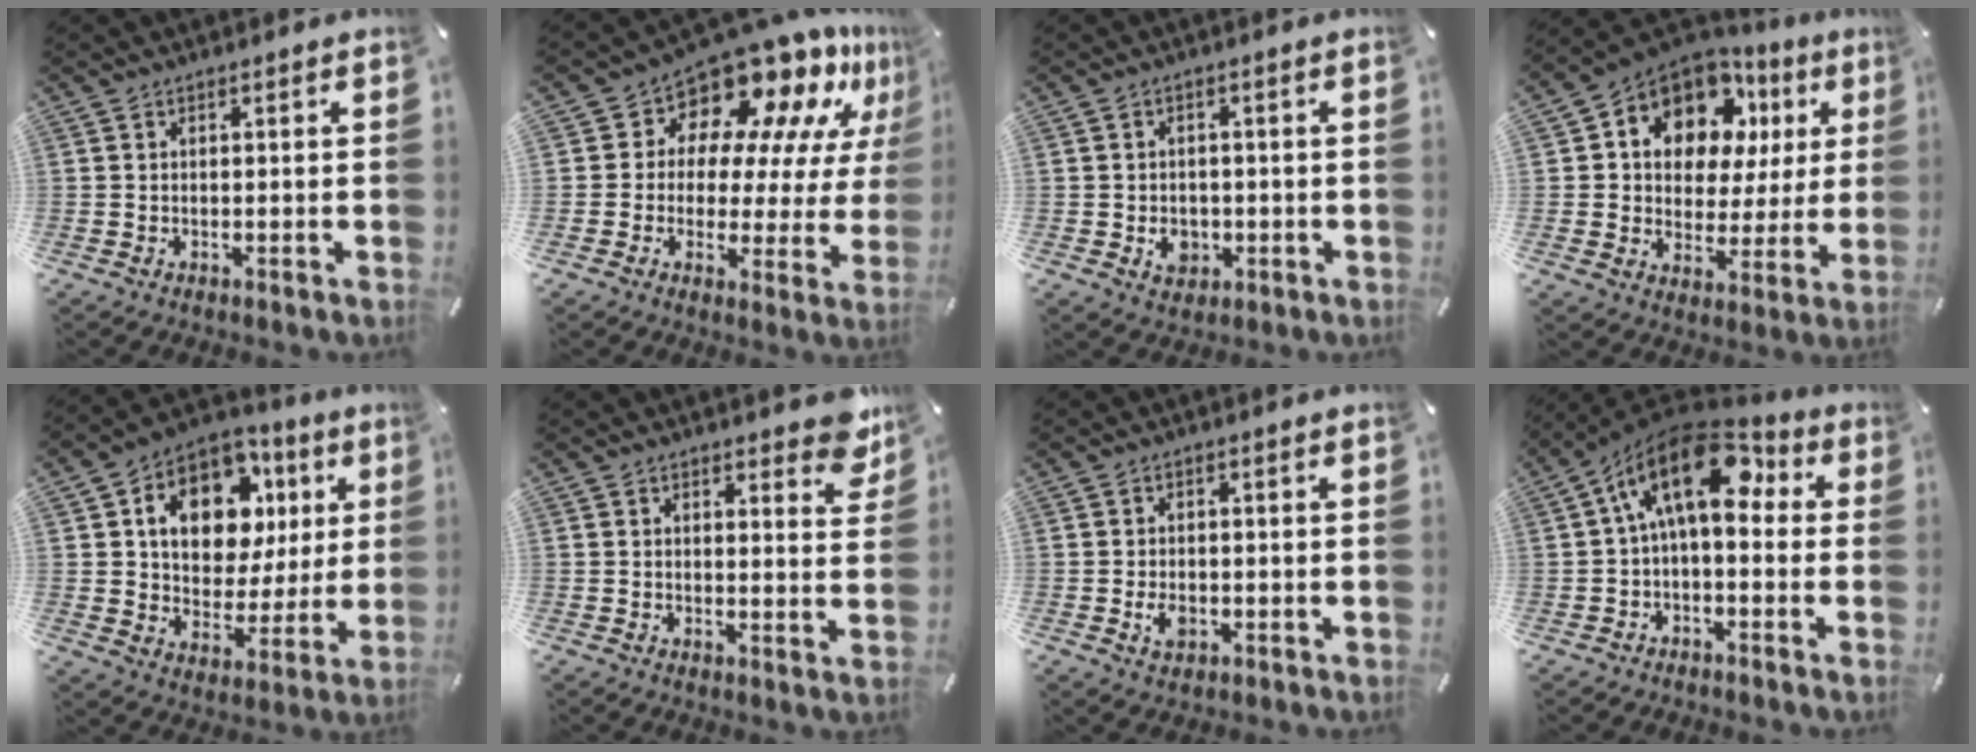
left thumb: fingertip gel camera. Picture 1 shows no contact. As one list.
[{"total": 13.0, "force": [10.8, 6.3, 3.7], "torque": [-0.064, -0.106, 0.179]}, {"total": 4.5, "force": [-1.2, 3.9, 1.8], "torque": [-0.020, -0.002, -0.021]}, {"total": 12.1, "force": [6.6, 9.1, 4.5], "torque": [-0.096, -0.043, 0.124]}, {"total": 15.2, "force": [6.0, 11.0, 8.6], "torque": [-0.146, -0.017, 0.113]}, {"total": 5.5, "force": [4.1, 2.6, 2.6], "torque": [-0.022, -0.024, 0.069]}, {"total": 3.1, "force": [-0.8, 2.3, 1.9], "torque": [-0.041, 0.001, -0.014]}, {"total": 16.1, "force": [4.2, 8.7, 12.9], "torque": [-0.225, -0.017, 0.064]}]